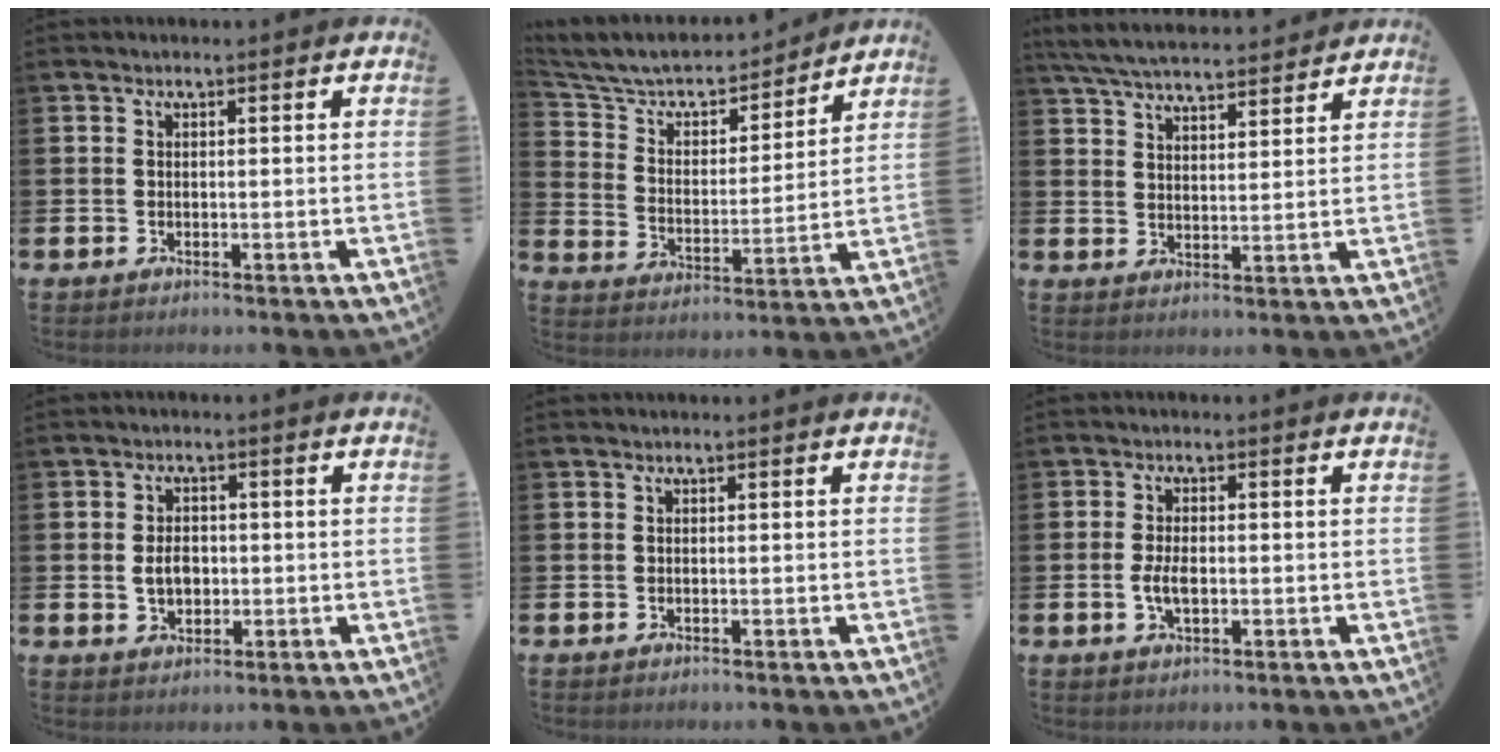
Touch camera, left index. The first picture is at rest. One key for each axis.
{"total": 7.7, "fx": 7.0, "fy": 2.7, "fz": 2.0, "tx": -0.085, "ty": -0.049, "tz": 0.120}
{"total": 6.1, "fx": 5.9, "fy": 0.6, "fz": 1.3, "tx": -0.053, "ty": -0.031, "tz": 0.107}
{"total": 3.4, "fx": -0.2, "fy": 2.4, "fz": 2.3, "tx": -0.025, "ty": -0.001, "tz": -0.010}
{"total": 0.0}
{"total": 3.3, "fx": -0.3, "fy": 1.6, "fz": 2.8, "tx": -0.039, "ty": -0.002, "tz": -0.010}